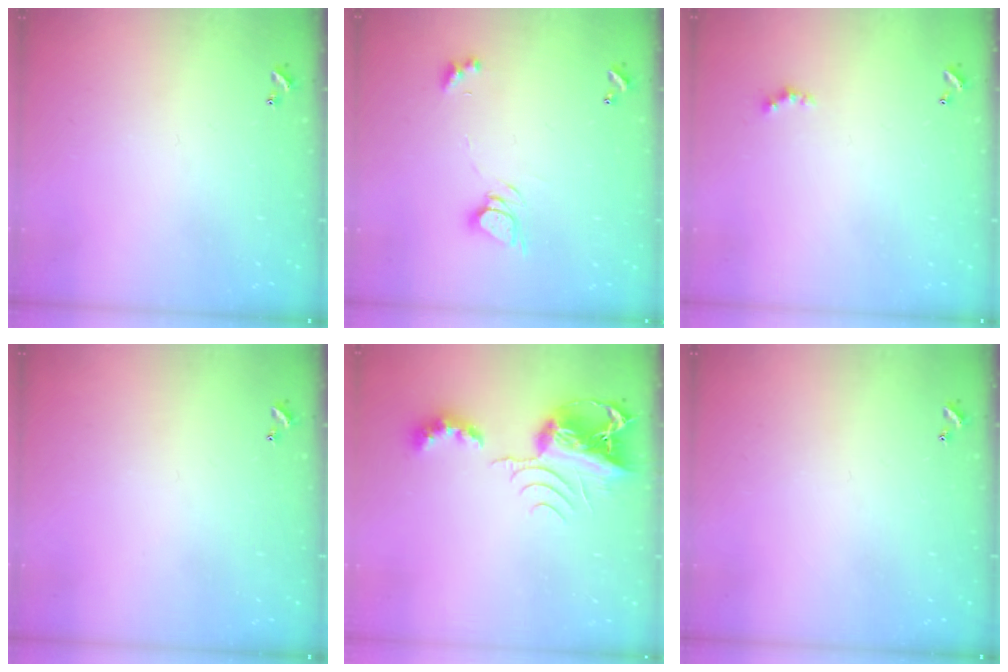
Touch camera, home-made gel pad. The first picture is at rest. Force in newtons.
{"total": 5.0, "press": 5.0, "slide": 0.3}
{"total": 1.6, "press": 1.6, "slide": 0.4}
{"total": 0.0}
{"total": 9.4, "press": 9.3, "slide": 1.2}
{"total": 0.0}